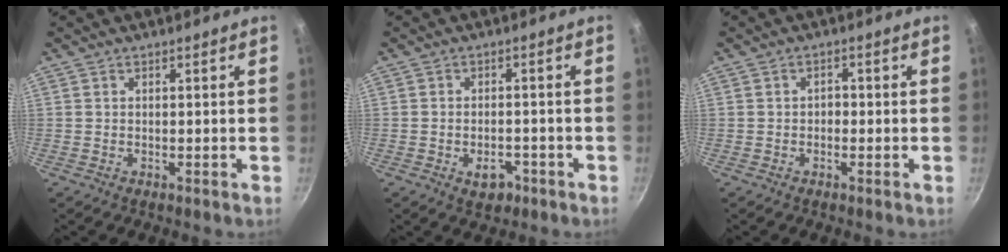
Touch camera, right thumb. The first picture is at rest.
{"total": 4.3, "force": [-2.1, 2.8, 2.6], "torque": [-0.026, 0.016, -0.024]}
{"total": 1.6, "force": [-0.4, 1.2, 0.9], "torque": [-0.009, 0.008, -0.008]}